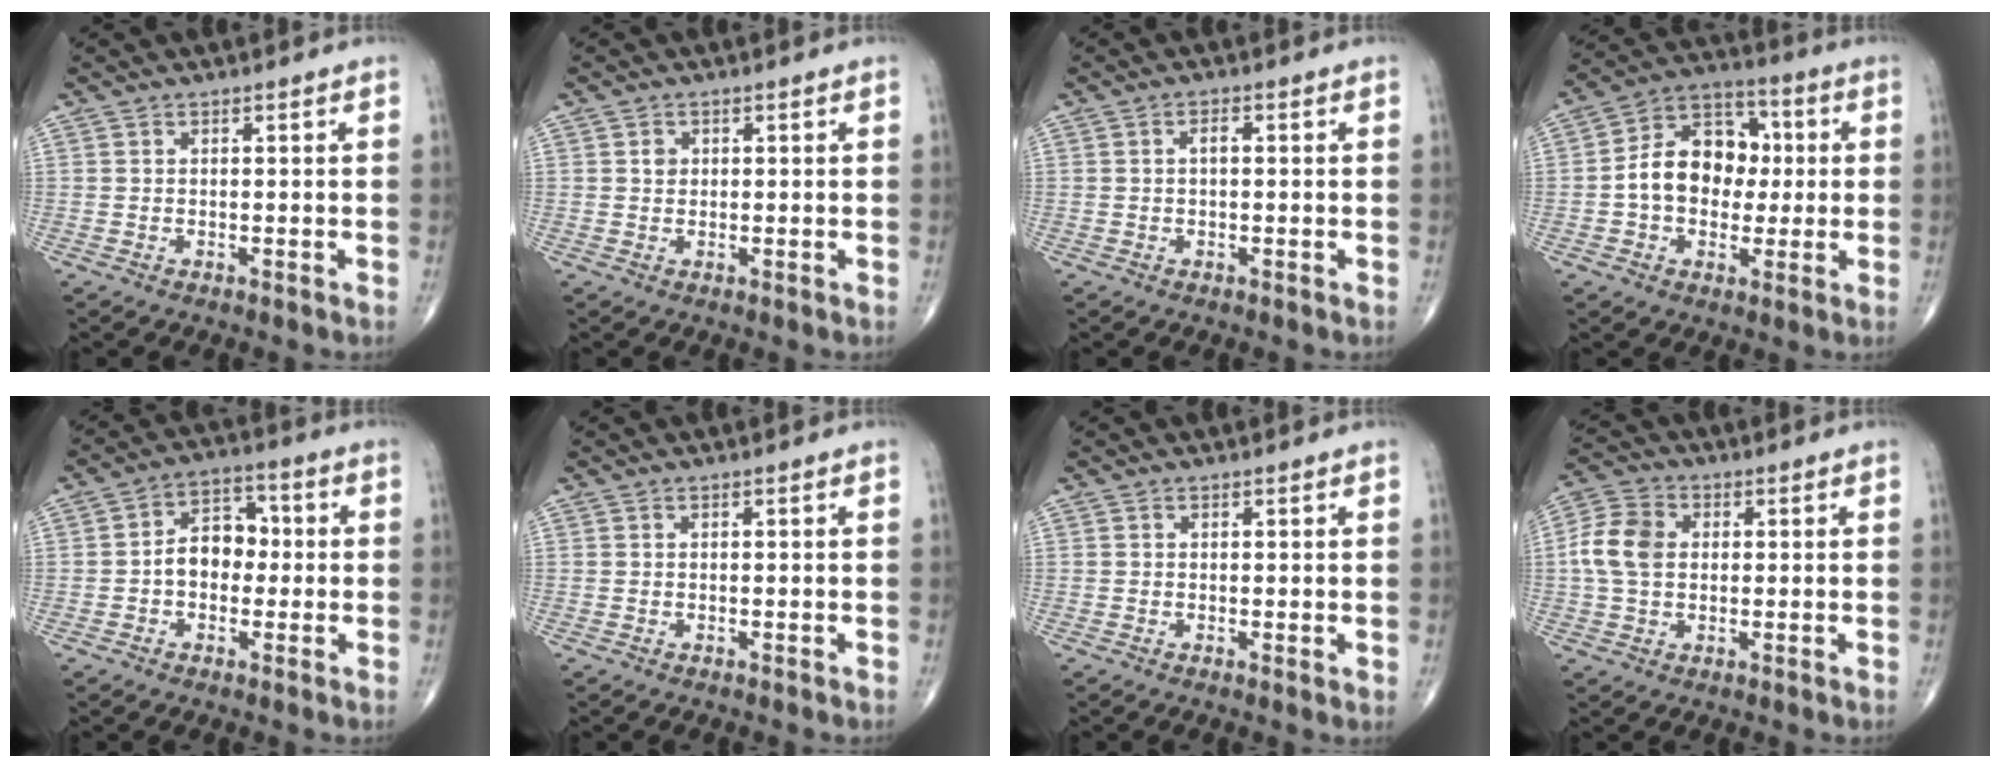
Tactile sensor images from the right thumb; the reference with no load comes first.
{"total": 1.4, "force": [0.4, 1.2, 0.6], "torque": [-0.003, 0.001, 0.006]}
{"total": 1.8, "force": [0.1, 0.8, 1.6], "torque": [-0.029, 0.006, 0.001]}
{"total": 14.0, "force": [0.0, 10.4, 9.3], "torque": [-0.113, 0.033, -0.008]}
{"total": 8.2, "force": [-0.5, 6.0, 5.6], "torque": [-0.062, 0.030, -0.021]}
{"total": 0.0}
{"total": 0.8, "force": [0.2, 0.1, 0.7], "torque": [-0.012, -0.004, -0.001]}
{"total": 8.3, "force": [0.7, 6.2, 5.4], "torque": [-0.100, 0.016, 0.005]}